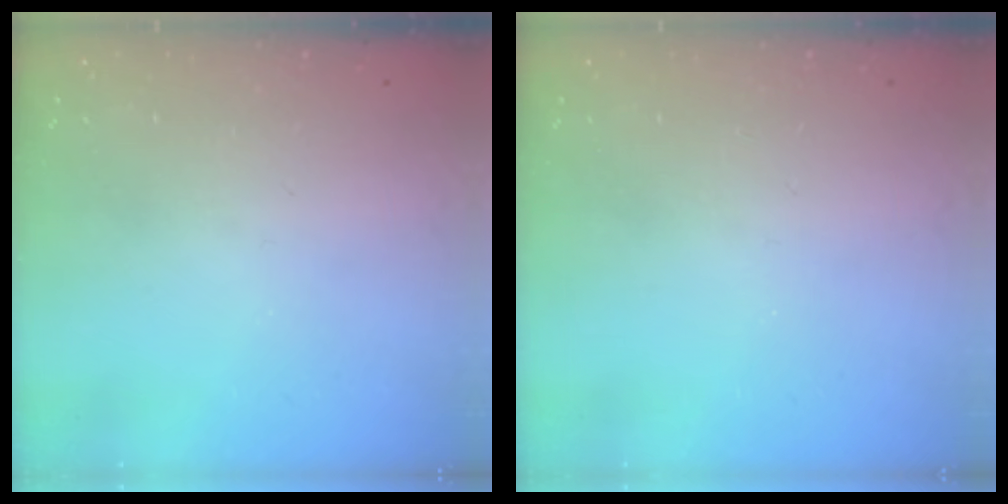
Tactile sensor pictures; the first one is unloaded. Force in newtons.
{"total": 0.0}